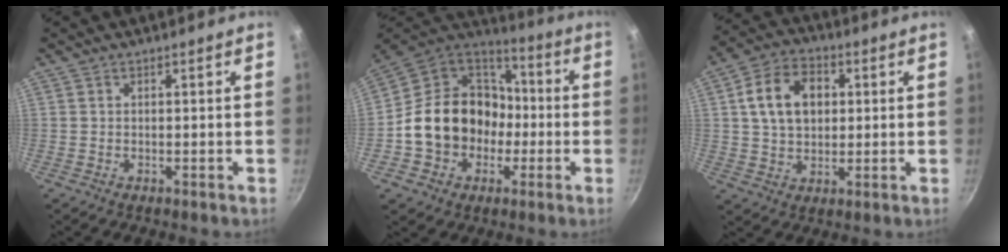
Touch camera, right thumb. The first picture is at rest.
{"total": 20.0, "force": [-2.8, 16.7, 10.6], "torque": [-0.158, 0.058, -0.045]}
{"total": 12.0, "force": [2.5, 8.7, 8.0], "torque": [-0.115, 0.012, 0.035]}